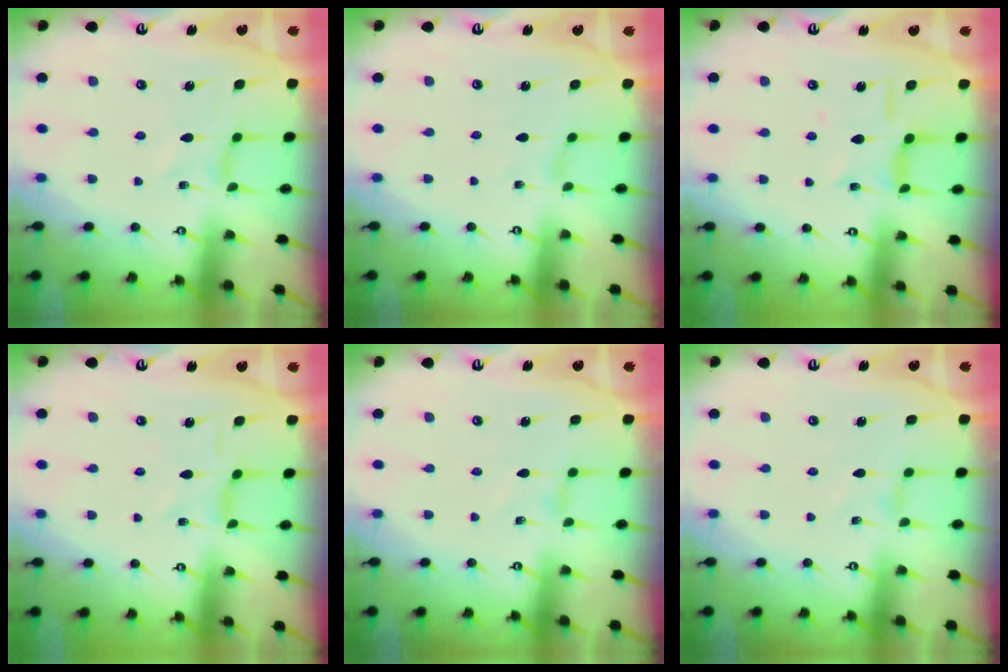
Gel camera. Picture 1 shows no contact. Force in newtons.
{"total": 0.6, "press": 0.6, "slide": 0.2}
{"total": 9.2, "press": 9.2, "slide": 0.6}
{"total": 2.1, "press": 2.1, "slide": 0.5}
{"total": 0.0}
{"total": 0.0}